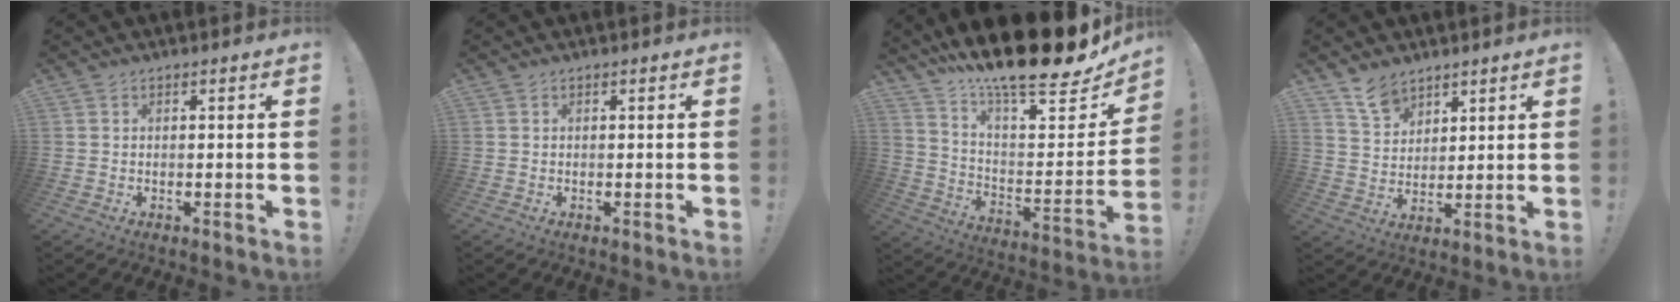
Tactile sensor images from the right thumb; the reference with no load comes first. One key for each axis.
{"total": 0.0}
{"total": 19.1, "fx": 15.7, "fy": 3.4, "fz": 10.3, "tx": -0.150, "ty": -0.135, "tz": 0.255}
{"total": 7.7, "fx": 6.2, "fy": 4.1, "fz": 2.0, "tx": -0.038, "ty": -0.037, "tz": 0.119}